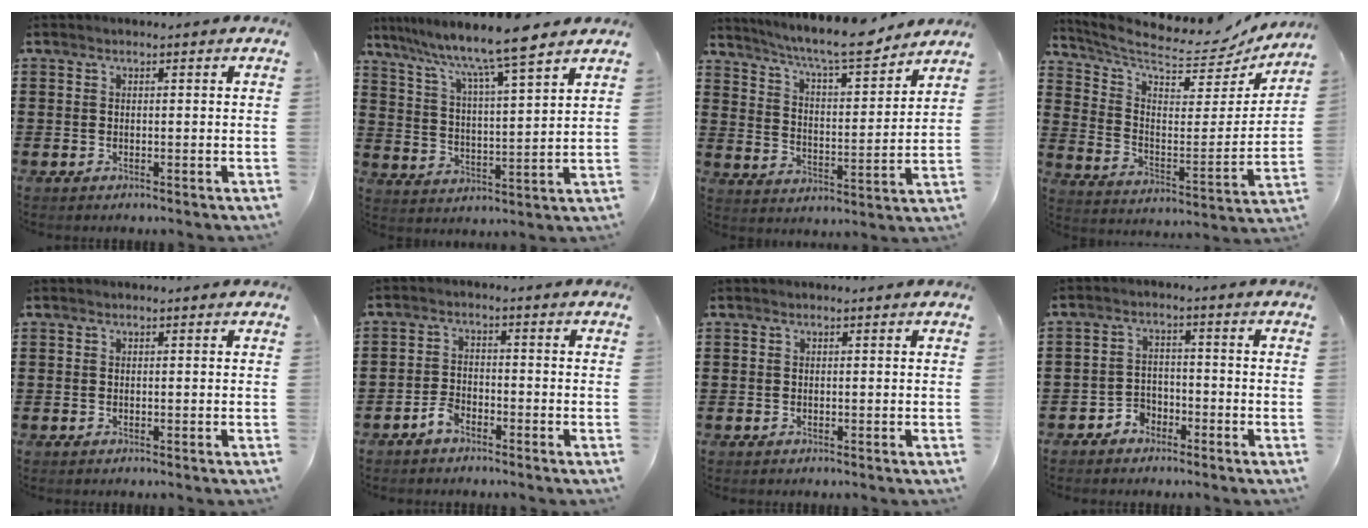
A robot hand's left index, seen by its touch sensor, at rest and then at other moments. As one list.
[{"total": 8.1, "force": [6.8, 0.0, 4.4], "torque": [-0.111, -0.041, 0.109]}, {"total": 8.3, "force": [7.4, 0.5, 3.8], "torque": [-0.093, -0.043, 0.122]}, {"total": 7.0, "force": [6.1, 1.2, 3.2], "torque": [-0.093, -0.051, 0.102]}, {"total": 0.0}, {"total": 2.9, "force": [-2.4, 1.2, 1.1], "torque": [-0.030, 0.004, -0.050]}, {"total": 0.0}, {"total": 3.0, "force": [-2.5, 1.5, 0.2], "torque": [-0.013, 0.004, -0.054]}]